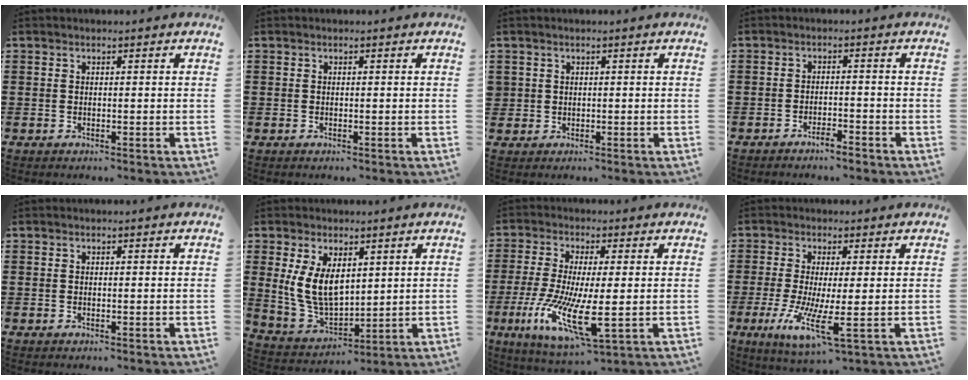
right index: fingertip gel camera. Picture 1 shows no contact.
{"total": 0.0}
{"total": 1.1, "force": [0.3, 1.1, 0.0], "torque": [-0.005, 0.004, 0.004]}
{"total": 2.4, "force": [-2.2, 0.2, 0.8], "torque": [-0.016, 0.002, -0.044]}
{"total": 0.0}
{"total": 8.6, "force": [2.5, 5.1, 6.4], "torque": [-0.152, 0.000, 0.045]}
{"total": 11.5, "force": [-2.7, 3.3, 10.6], "torque": [-0.219, -0.013, -0.046]}
{"total": 7.6, "force": [-1.7, 1.2, 7.3], "torque": [-0.156, -0.019, -0.029]}